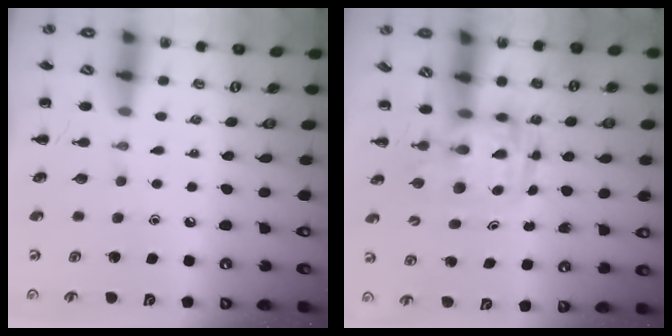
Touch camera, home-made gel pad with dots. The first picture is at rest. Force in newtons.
{"total": 3.3, "press": 3.2, "slide": 0.6}